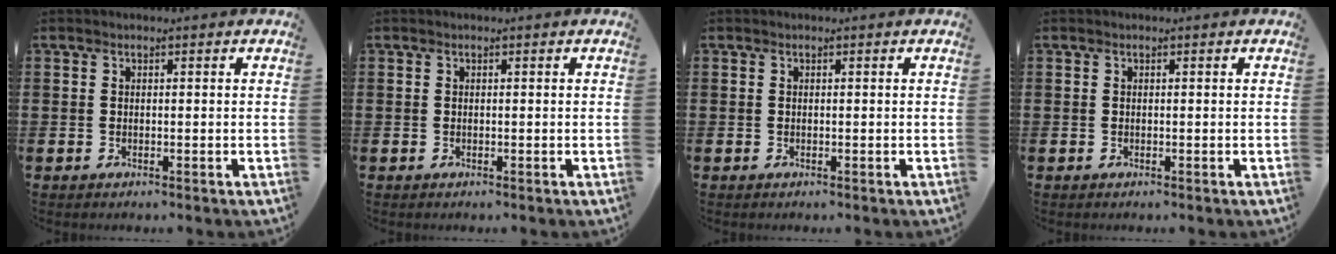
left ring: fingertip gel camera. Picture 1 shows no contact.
{"total": 0.0}
{"total": 0.0}
{"total": 0.0}